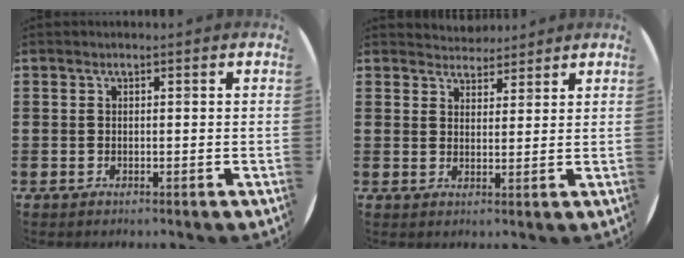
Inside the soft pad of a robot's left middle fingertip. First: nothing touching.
{"total": 3.1, "force": [3.0, 0.8, -0.2], "torque": [-0.003, -0.008, 0.057]}